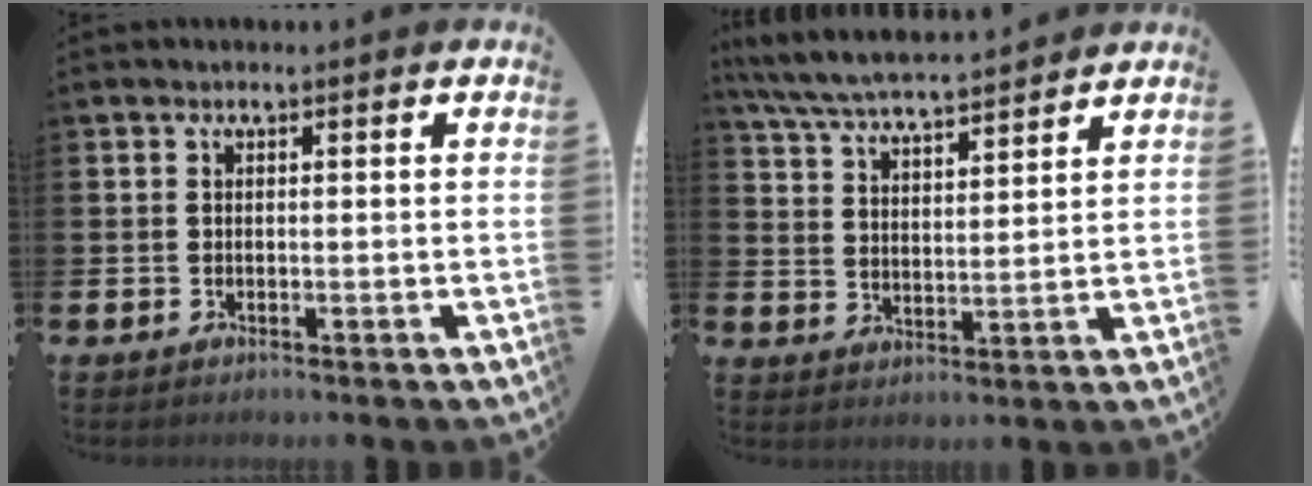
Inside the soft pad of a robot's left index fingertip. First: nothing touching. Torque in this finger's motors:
{"motor_torque": [0.30, -0.40, 0.63, 0.21]}